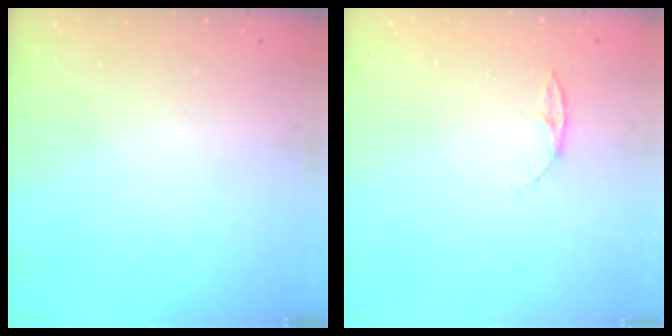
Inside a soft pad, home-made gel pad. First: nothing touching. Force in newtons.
{"total": 4.4, "press": 4.4, "slide": 0.5}